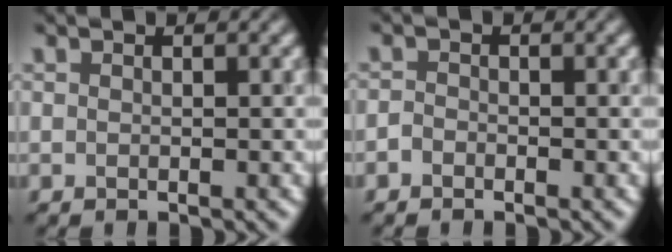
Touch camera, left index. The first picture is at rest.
{"total": 0.7, "force": [-0.6, 0.4, 0.2], "torque": [0.000, 0.005, -0.014]}